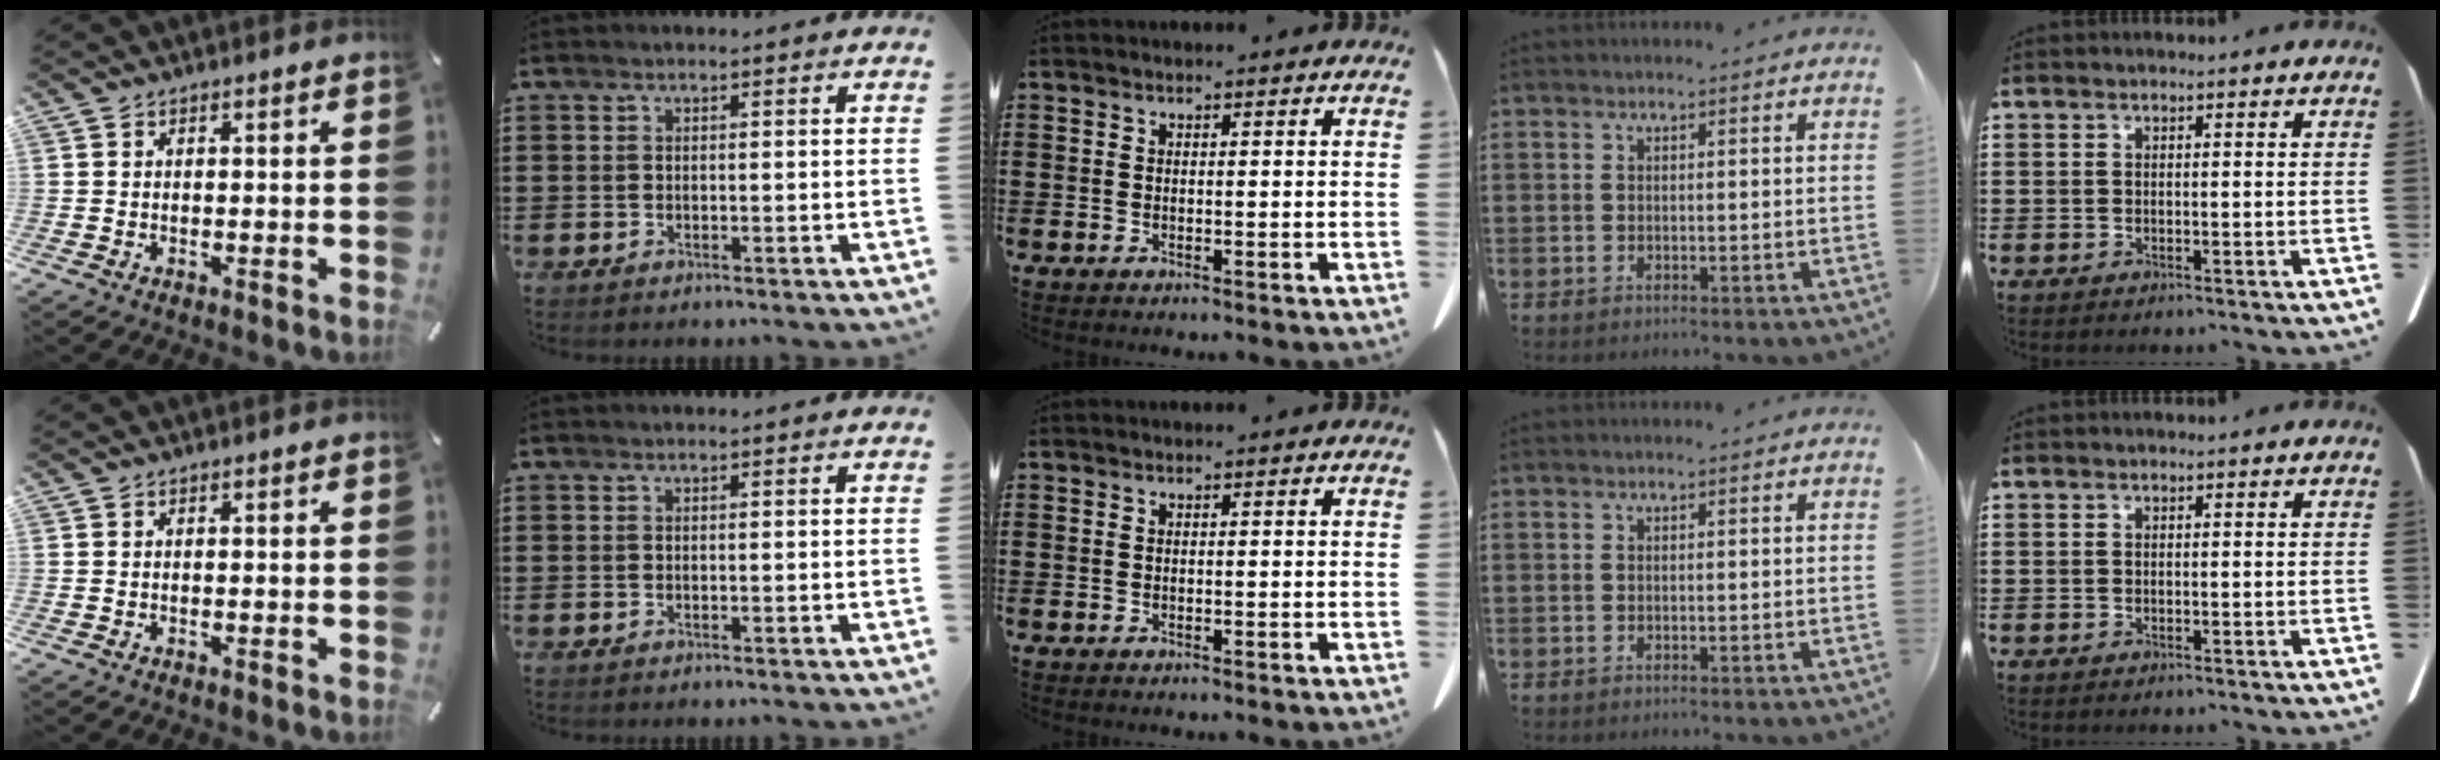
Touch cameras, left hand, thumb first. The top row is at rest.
{}